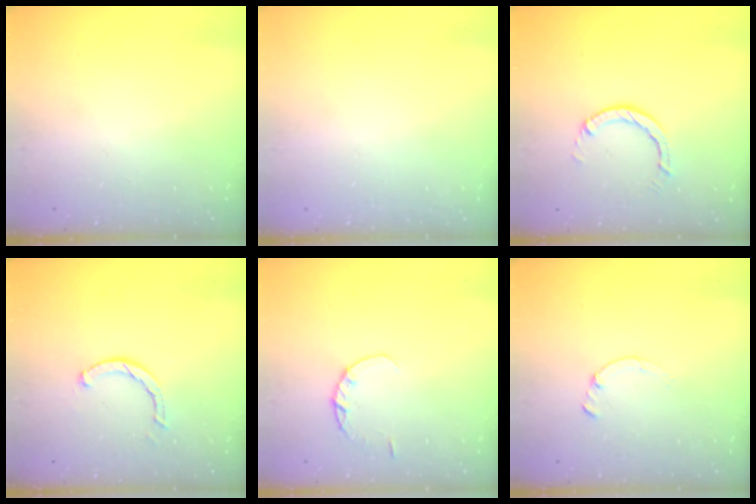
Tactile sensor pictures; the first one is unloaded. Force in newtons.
{"total": 2.6, "press": 2.6, "slide": 0.2}
{"total": 3.8, "press": 3.8, "slide": 0.5}
{"total": 2.4, "press": 2.4, "slide": 0.1}
{"total": 1.8, "press": 1.8, "slide": 0.3}
{"total": 0.0}